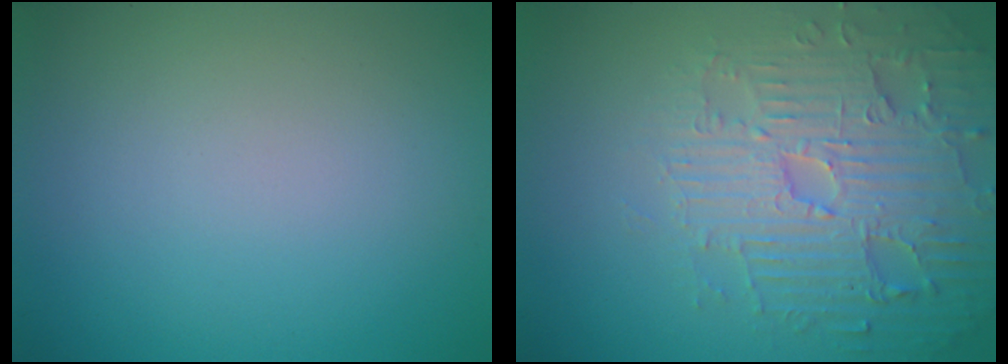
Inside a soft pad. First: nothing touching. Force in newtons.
{"total": 5.2, "press": 5.0, "slide": 1.1}